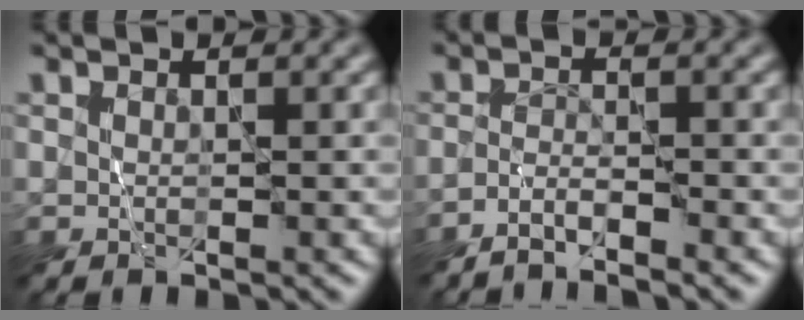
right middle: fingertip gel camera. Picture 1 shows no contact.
{"total": 2.2, "force": [-1.9, 0.2, 1.1], "torque": [-0.022, 0.001, -0.043]}